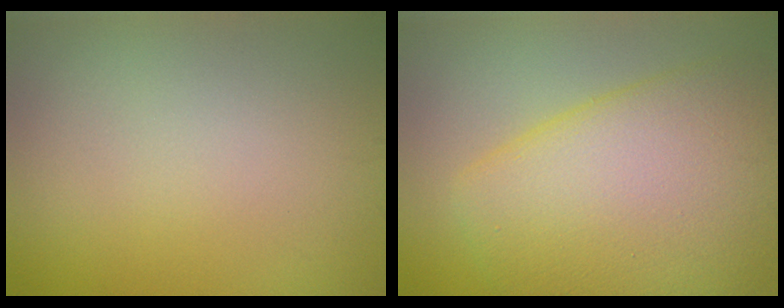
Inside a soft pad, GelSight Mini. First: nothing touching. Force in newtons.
{"total": 10.2, "press": 10.2, "slide": 0.4}